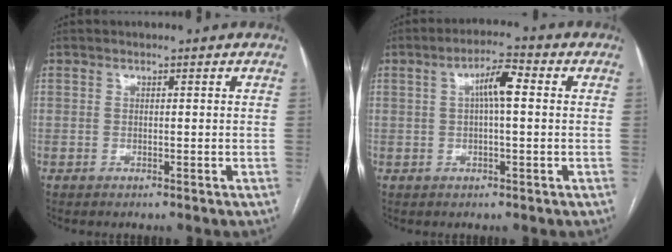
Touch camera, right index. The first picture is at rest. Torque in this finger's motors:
{"motor_torque": [0.52, -0.08, 0.25, 0.07]}